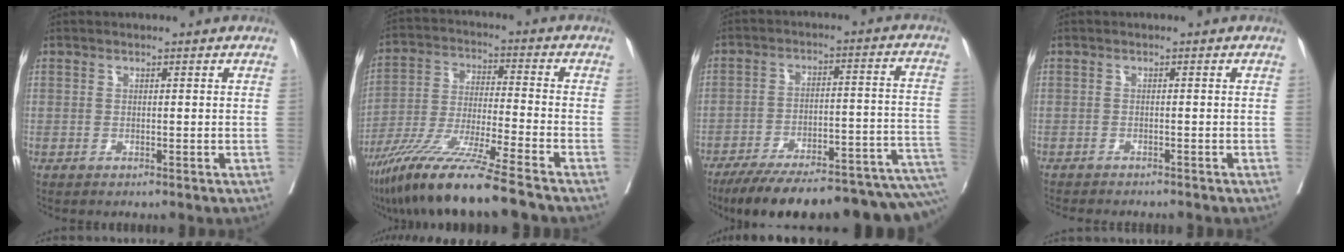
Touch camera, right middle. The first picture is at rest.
{"total": 14.6, "force": [-11.0, -1.2, 9.6], "torque": [-0.193, -0.039, -0.200]}
{"total": 26.0, "force": [-20.6, 5.4, 14.9], "torque": [-0.156, 0.010, -0.277]}
{"total": 6.5, "force": [-5.9, 1.2, 2.6], "torque": [-0.033, -0.008, -0.081]}